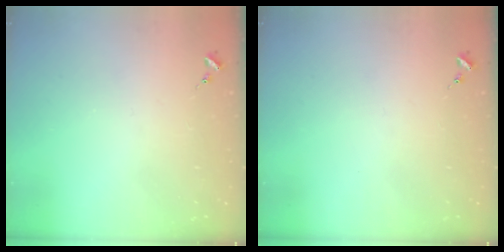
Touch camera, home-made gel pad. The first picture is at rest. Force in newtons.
{"total": 0.0}